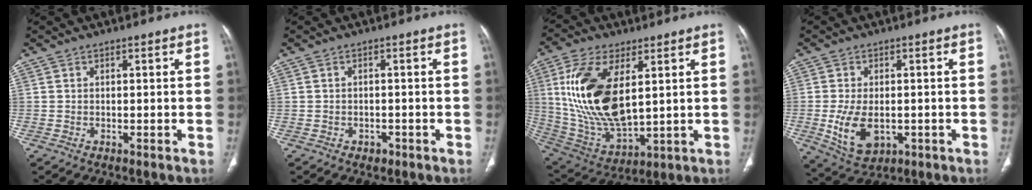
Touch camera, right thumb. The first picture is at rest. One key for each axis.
{"total": 1.7, "fx": -0.9, "fy": 1.3, "fz": 0.6, "tx": -0.007, "ty": 0.004, "tz": -0.010}
{"total": 20.2, "fx": 4.7, "fy": 9.8, "fz": 17.1, "tx": -0.340, "ty": -0.025, "tz": 0.099}
{"total": 9.0, "fx": -1.7, "fy": 5.5, "fz": 7.0, "tx": -0.126, "ty": -0.006, "tz": -0.014}